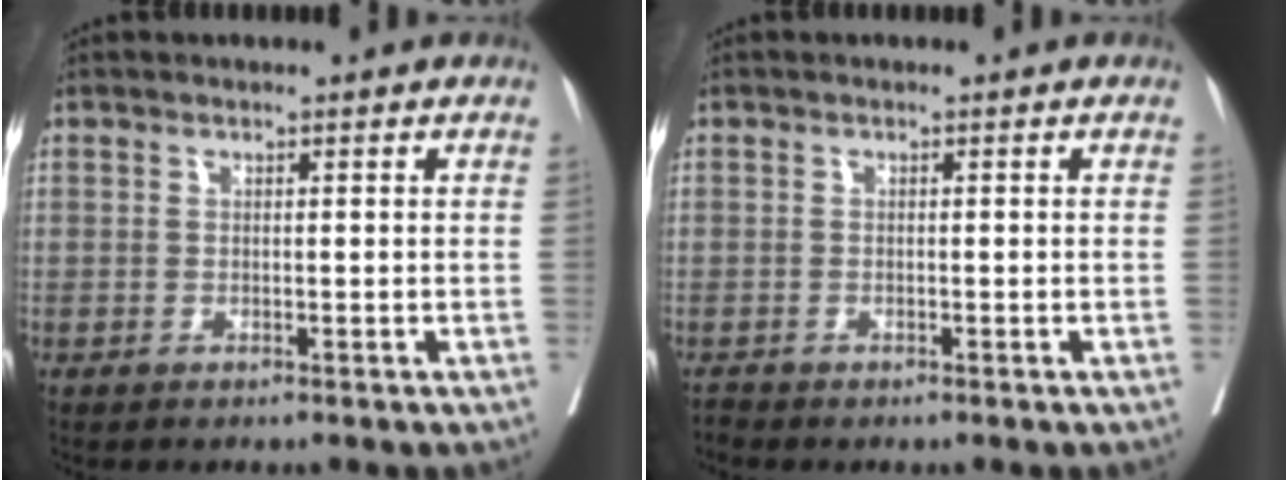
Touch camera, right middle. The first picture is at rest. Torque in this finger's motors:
{"motor_torque": [-0.06, 0.08, -0.01, -0.01]}